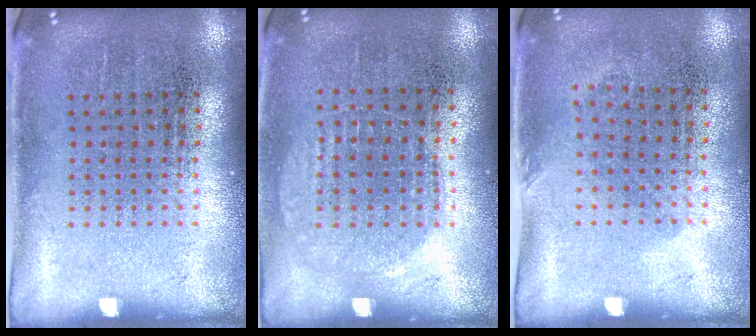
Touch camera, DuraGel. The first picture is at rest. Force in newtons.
{"total": 1.0, "press": 0.9, "slide": 0.4}
{"total": 0.9, "press": 0.6, "slide": 0.6}